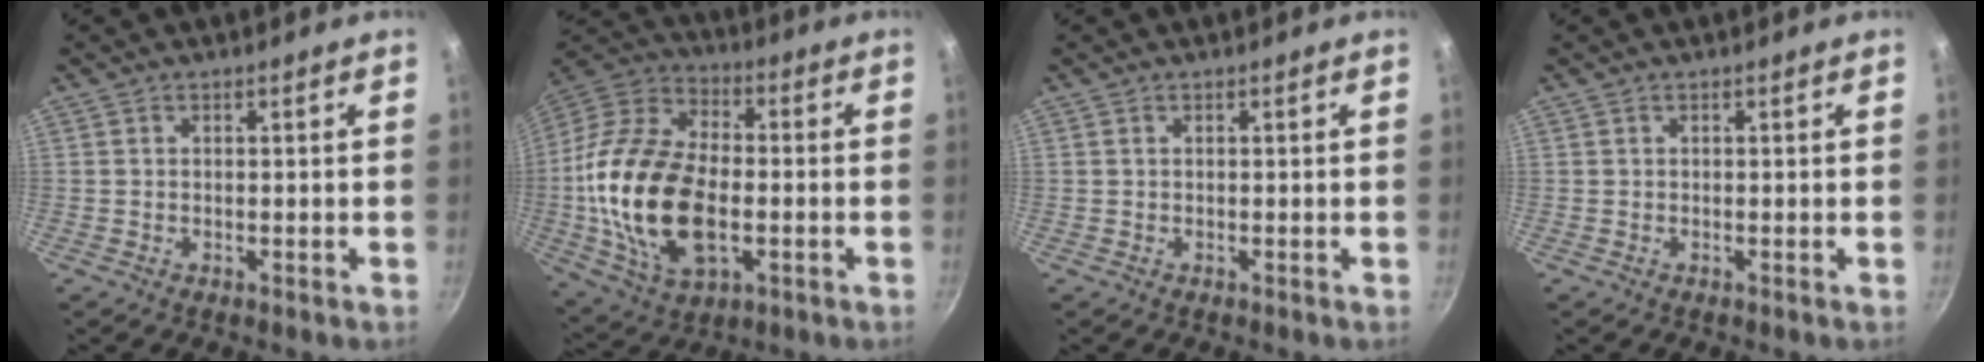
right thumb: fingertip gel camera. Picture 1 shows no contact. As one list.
[{"total": 24.5, "force": [-3.2, 14.4, 19.5], "torque": [-0.375, 0.024, -0.058]}, {"total": 0.0}, {"total": 0.0}]